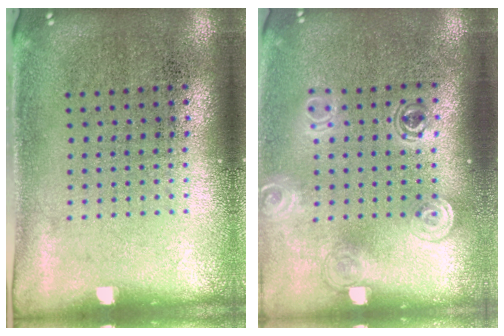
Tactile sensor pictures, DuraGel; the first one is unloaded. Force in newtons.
{"total": 1.4, "press": 1.2, "slide": 0.8}